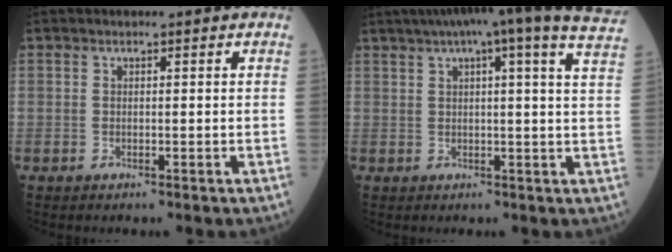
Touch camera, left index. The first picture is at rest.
{"total": 20.5, "force": [16.8, 0.6, 11.7], "torque": [-0.182, 0.011, 0.203]}